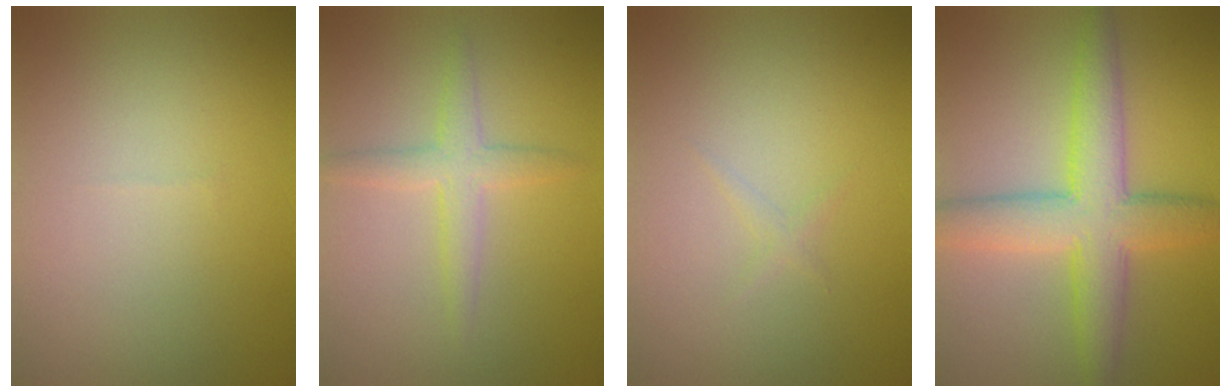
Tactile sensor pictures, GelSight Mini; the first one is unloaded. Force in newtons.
{"total": 2.7, "press": 2.7, "slide": 0.1}
{"total": 0.6, "press": 0.6, "slide": 0.1}
{"total": 6.9, "press": 6.9, "slide": 0.2}